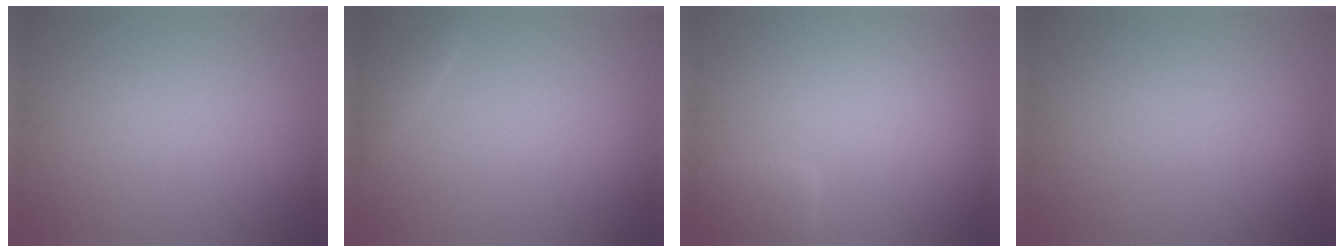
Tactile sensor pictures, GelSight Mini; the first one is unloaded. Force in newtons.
{"total": 1.4, "press": 1.4, "slide": 0.1}
{"total": 2.3, "press": 2.3, "slide": 0.2}
{"total": 0.0}